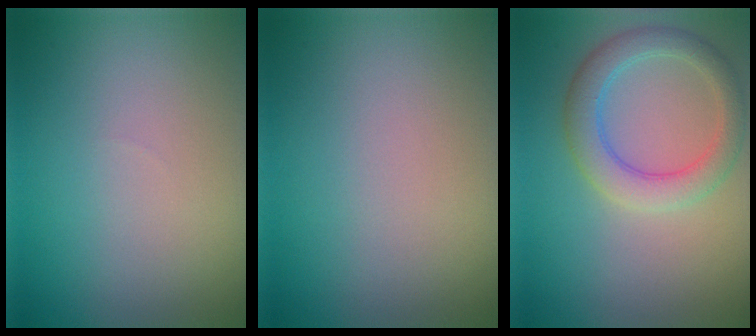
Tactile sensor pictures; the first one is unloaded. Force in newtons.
{"total": 0.0}
{"total": 3.8, "press": 3.8, "slide": 0.2}